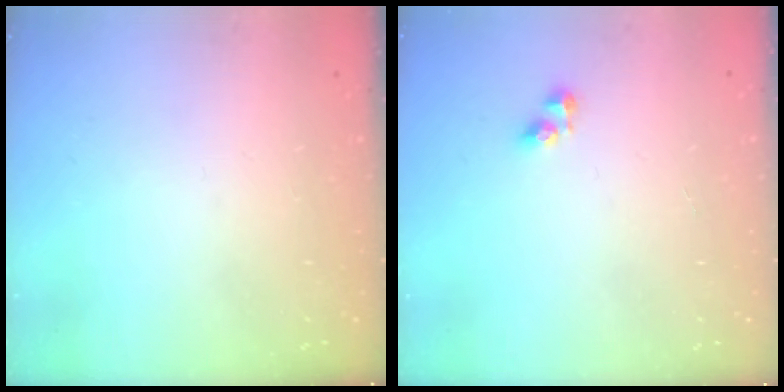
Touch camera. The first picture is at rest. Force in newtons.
{"total": 4.2, "press": 4.2, "slide": 0.4}